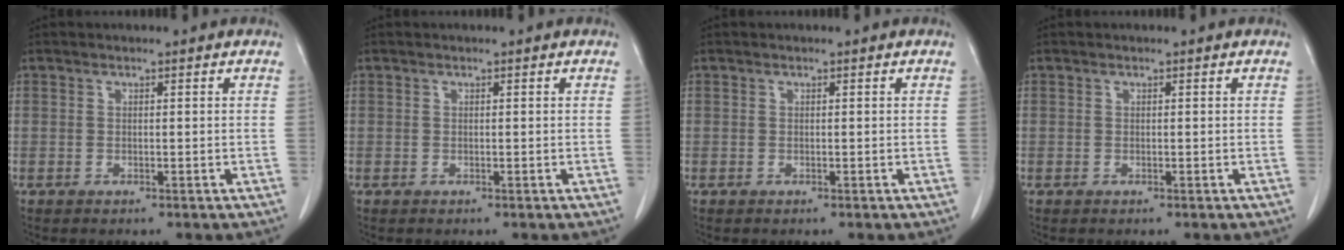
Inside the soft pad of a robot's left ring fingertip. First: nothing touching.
{"total": 0.0}
{"total": 0.0}
{"total": 0.0}